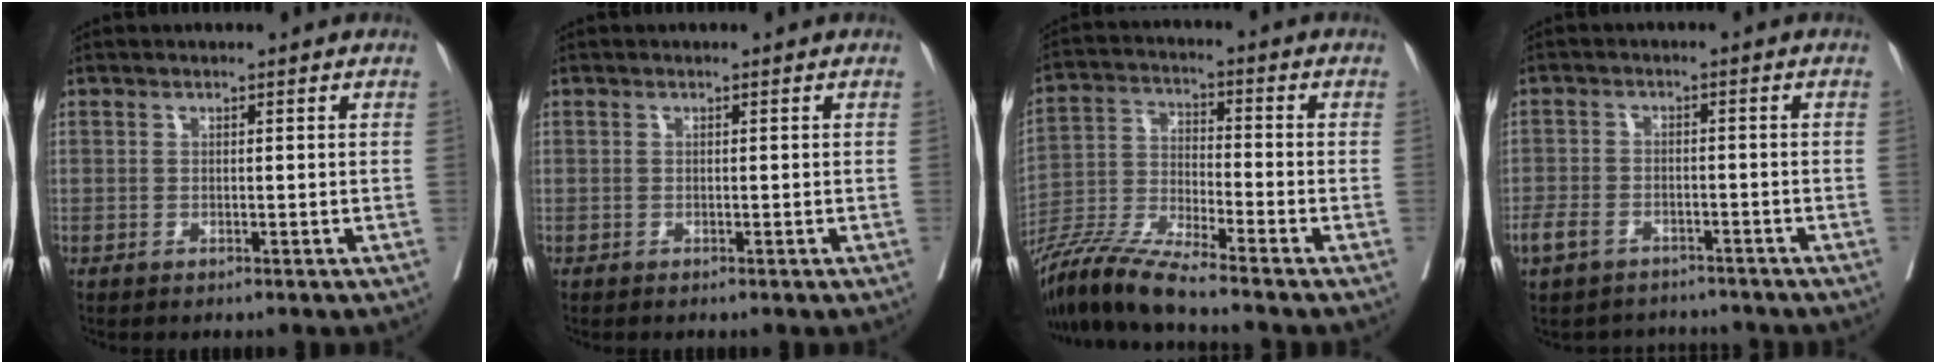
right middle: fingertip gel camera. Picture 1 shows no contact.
{"total": 0.0}
{"total": 9.8, "force": [-8.8, -1.1, 4.3], "torque": [-0.087, -0.020, -0.171]}
{"total": 8.1, "force": [-6.6, 3.6, 2.9], "torque": [-0.062, 0.007, -0.099]}